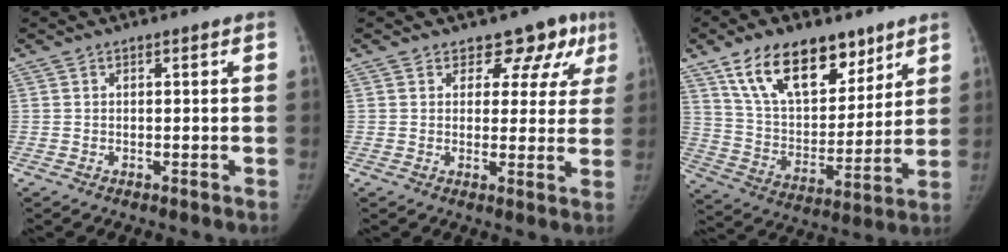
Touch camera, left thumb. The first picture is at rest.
{"total": 8.3, "force": [5.4, 5.5, 2.9], "torque": [0.016, -0.020, 0.050]}
{"total": 19.9, "force": [12.2, 10.7, 11.4], "torque": [-0.143, -0.049, 0.218]}